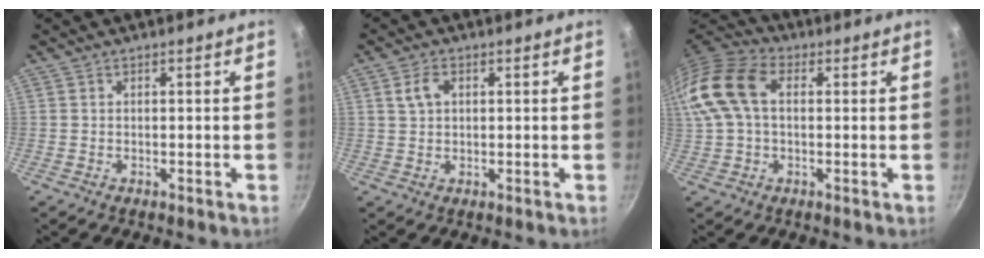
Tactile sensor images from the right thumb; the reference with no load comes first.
{"total": 3.5, "force": [1.1, 2.4, 2.3], "torque": [-0.035, 0.004, 0.019]}
{"total": 14.5, "force": [2.6, 9.2, 10.9], "torque": [-0.217, 0.027, 0.031]}